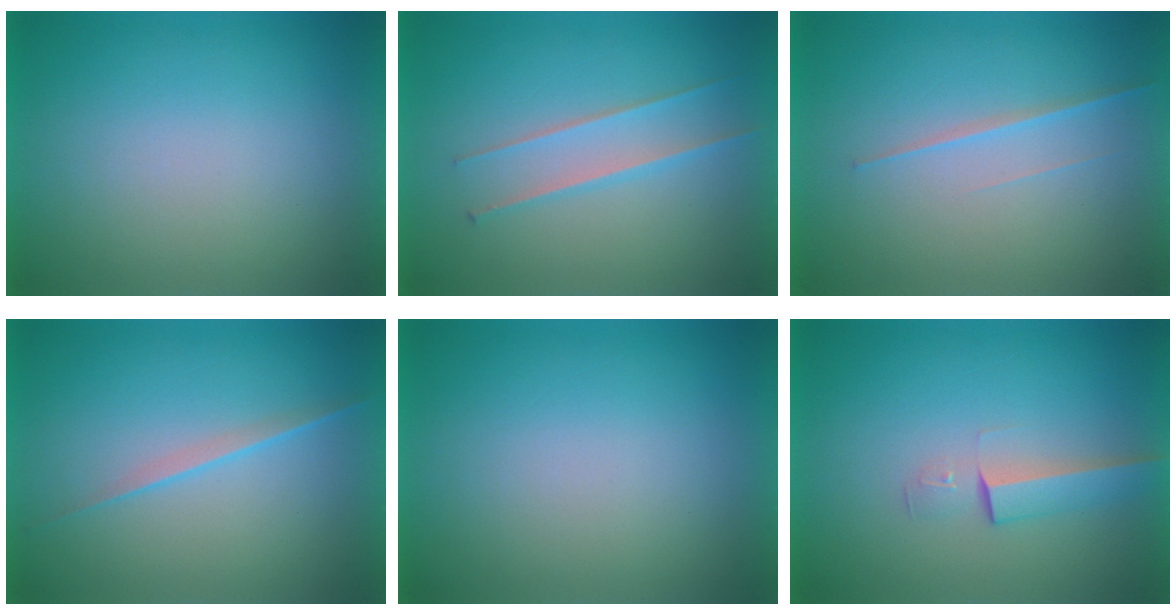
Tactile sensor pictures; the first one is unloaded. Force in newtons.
{"total": 2.2}
{"total": 2.0}
{"total": 2.1}
{"total": 0.0}
{"total": 2.6}